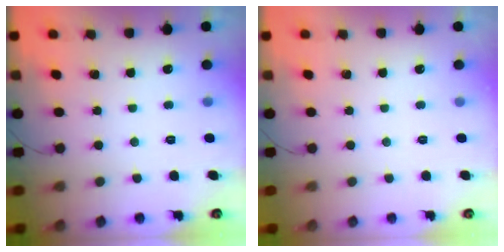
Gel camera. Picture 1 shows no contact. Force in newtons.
{"total": 0.0}